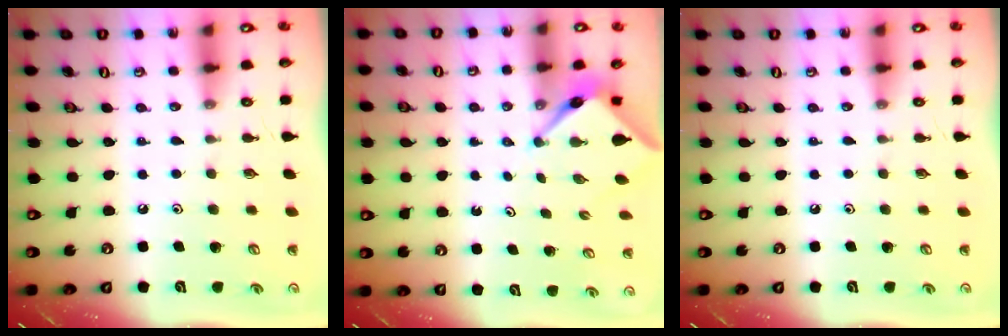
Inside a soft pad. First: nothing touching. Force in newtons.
{"total": 3.5, "press": 3.5, "slide": 0.3}
{"total": 0.0}